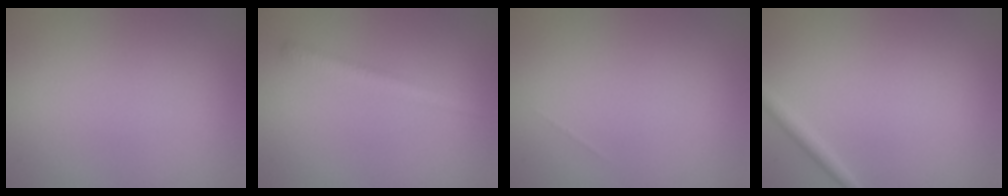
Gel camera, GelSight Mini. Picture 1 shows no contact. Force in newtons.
{"total": 1.9, "press": 1.9, "slide": 0.1}
{"total": 0.0}
{"total": 1.1, "press": 1.1, "slide": 0.1}